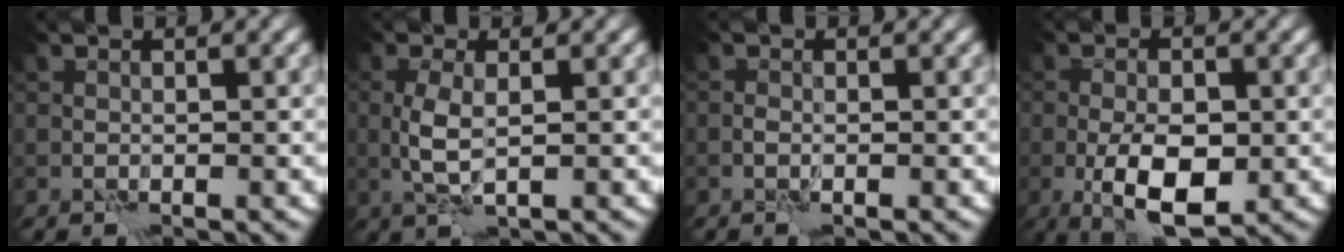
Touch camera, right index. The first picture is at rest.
{"total": 2.7, "force": [0.2, 0.7, 2.6], "torque": [-0.062, -0.001, 0.004]}
{"total": 0.5, "force": [-0.1, 0.1, 0.5], "torque": [-0.011, 0.002, -0.005]}
{"total": 6.1, "force": [-1.6, 2.5, 5.4], "torque": [-0.095, -0.004, -0.028]}